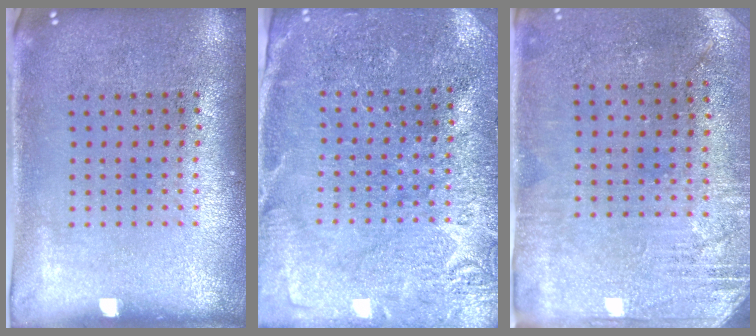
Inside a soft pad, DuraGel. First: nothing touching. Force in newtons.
{"total": 3.1, "press": 3.1, "slide": 0.4}
{"total": 2.8, "press": 2.5, "slide": 1.3}